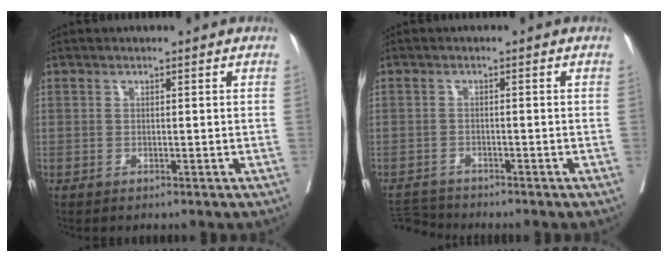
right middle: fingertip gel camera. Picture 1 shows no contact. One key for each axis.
{"total": 3.5, "fx": -3.5, "fy": -0.1, "fz": -0.5, "tx": 0.011, "ty": -0.012, "tz": -0.061}